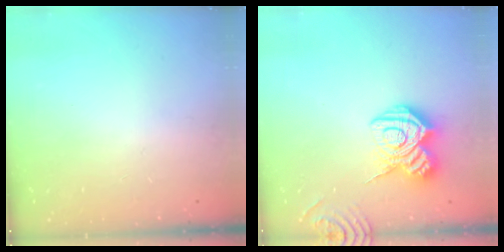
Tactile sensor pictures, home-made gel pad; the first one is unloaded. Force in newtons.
{"total": 14.7, "press": 14.6, "slide": 1.0}